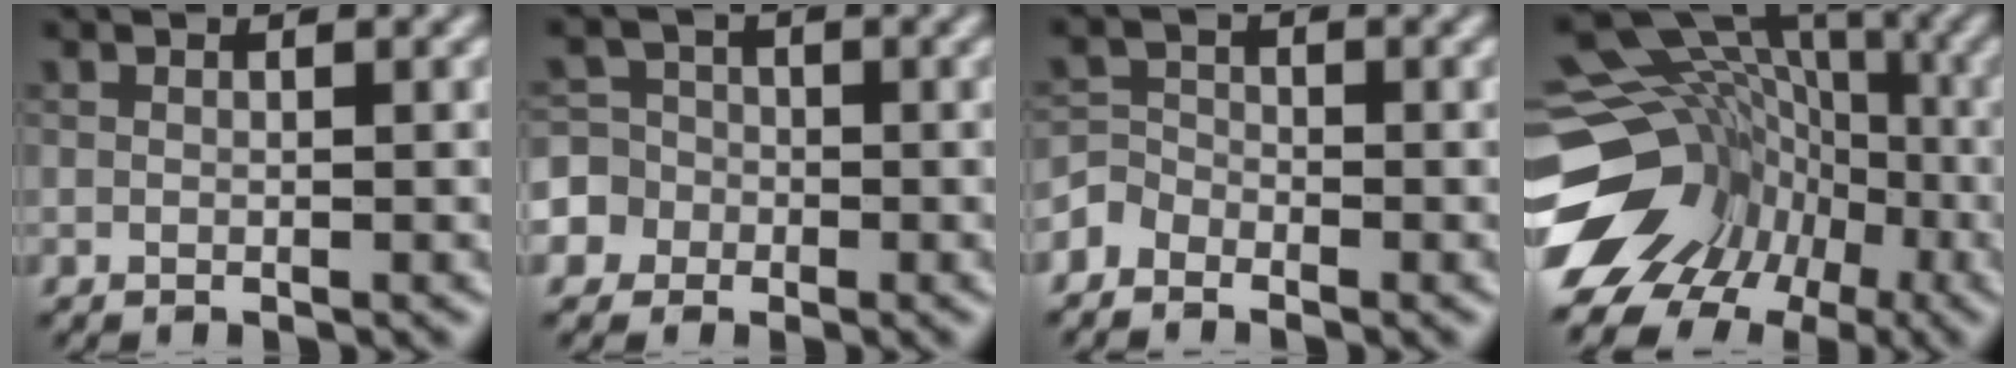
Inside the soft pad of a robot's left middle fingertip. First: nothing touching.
{"total": 7.0, "force": [-2.8, 6.3, 1.2], "torque": [-0.030, 0.005, -0.079]}
{"total": 1.8, "force": [-1.5, 1.1, 0.2], "torque": [-0.002, 0.007, -0.037]}
{"total": 15.9, "force": [-4.3, 13.5, 7.2], "torque": [-0.143, -0.009, -0.066]}